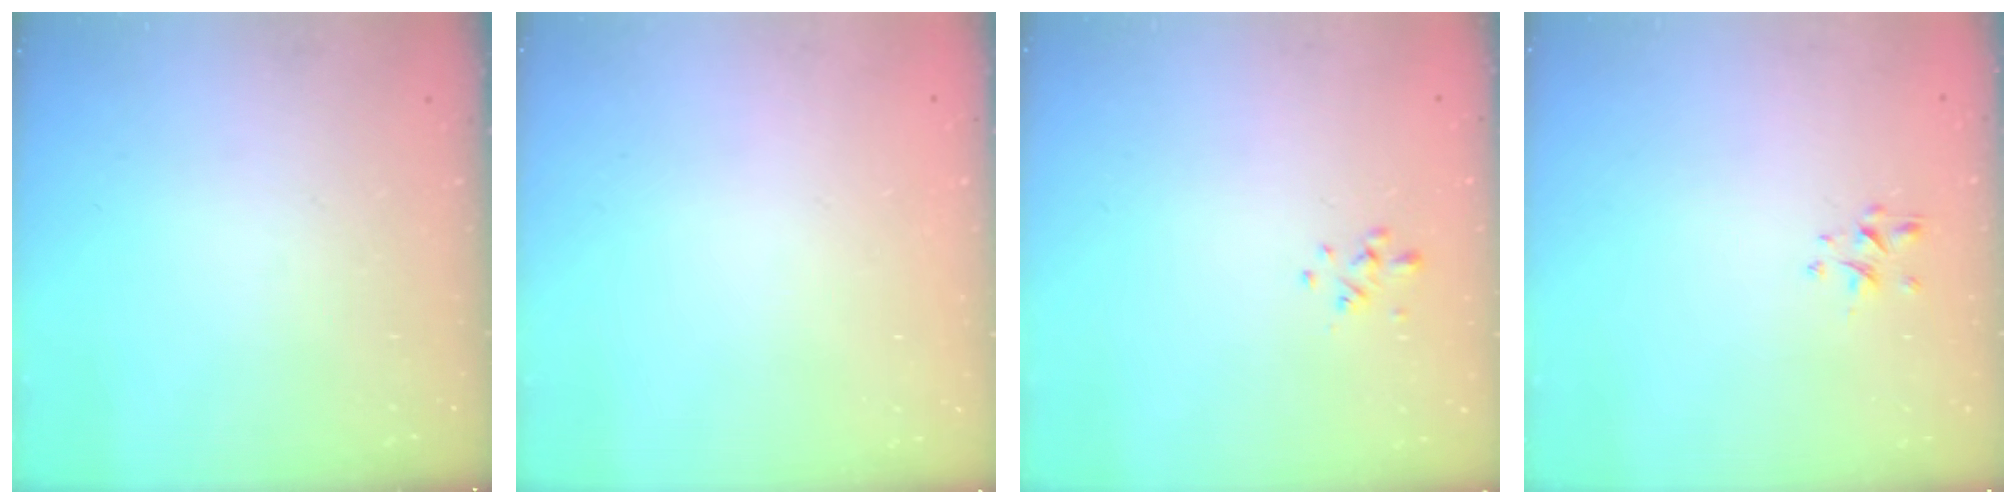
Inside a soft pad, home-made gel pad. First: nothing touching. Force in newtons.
{"total": 1.7, "press": 1.7, "slide": 0.2}
{"total": 0.8, "press": 0.6, "slide": 0.4}
{"total": 1.3, "press": 1.1, "slide": 0.6}